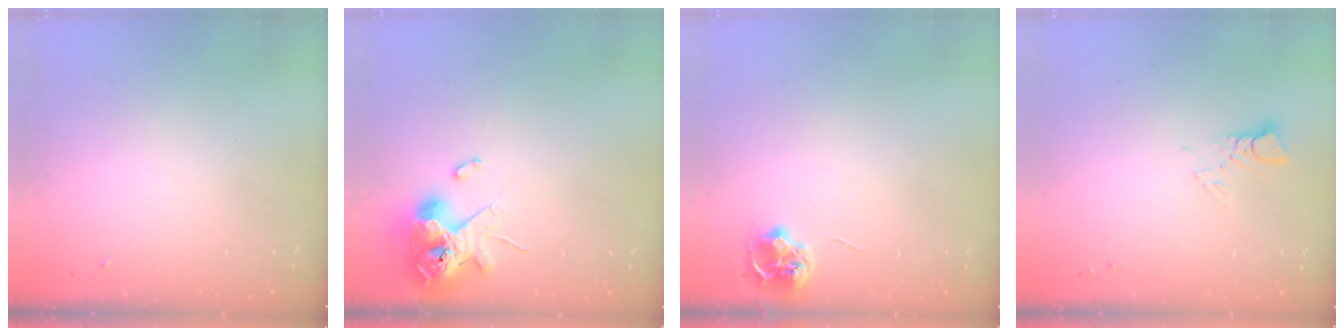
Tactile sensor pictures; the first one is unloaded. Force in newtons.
{"total": 12.2, "press": 12.1, "slide": 2.0}
{"total": 7.1, "press": 7.1, "slide": 0.4}
{"total": 2.9, "press": 2.9, "slide": 0.2}